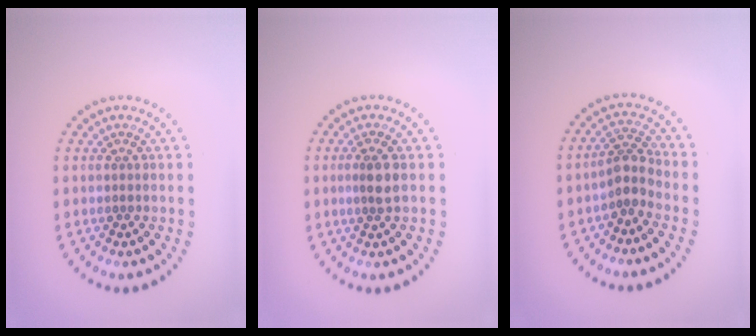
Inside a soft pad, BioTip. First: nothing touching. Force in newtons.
{"total": 1.9, "press": 1.7, "slide": 0.9}
{"total": 2.4, "press": 1.9, "slide": 1.5}